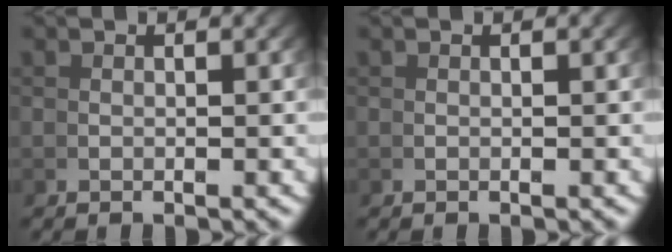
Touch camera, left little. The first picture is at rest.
{"total": 0.0}